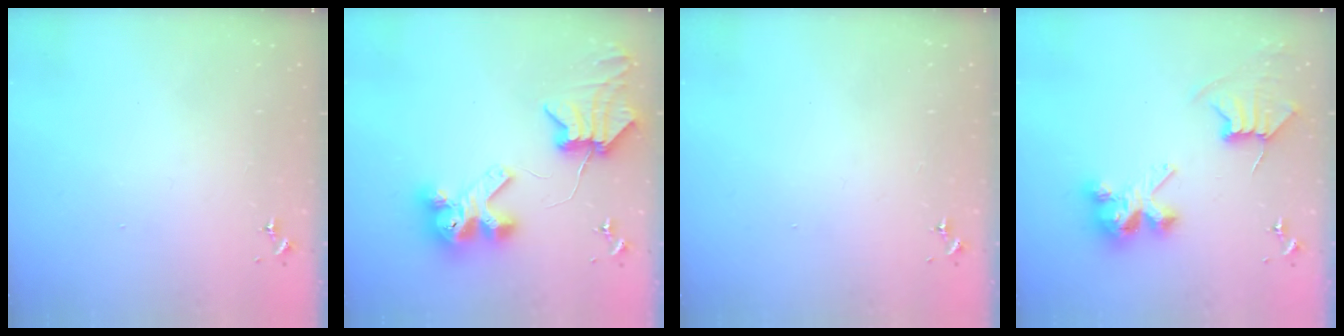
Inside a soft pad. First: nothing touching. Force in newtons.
{"total": 10.8, "press": 10.7, "slide": 1.5}
{"total": 0.0}
{"total": 8.5, "press": 8.5, "slide": 0.7}